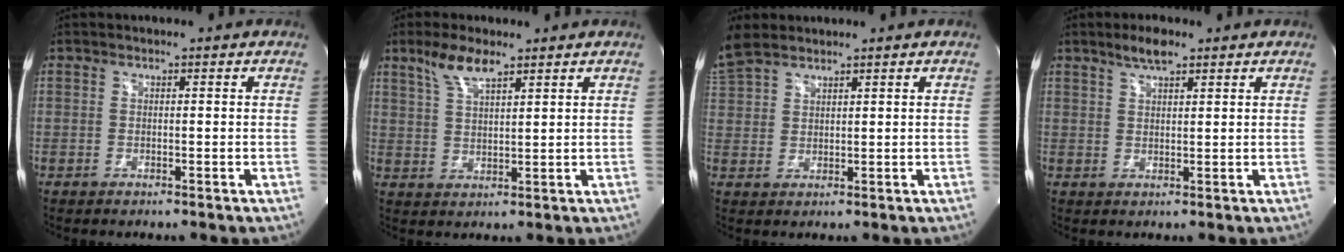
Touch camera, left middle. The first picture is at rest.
{"total": 5.7, "force": [4.0, 1.3, 3.8], "torque": [-0.083, 0.007, 0.081]}
{"total": 6.6, "force": [5.7, 2.2, 2.5], "torque": [-0.073, 0.020, 0.127]}
{"total": 3.7, "force": [2.7, 1.0, 2.3], "torque": [-0.049, 0.007, 0.051]}